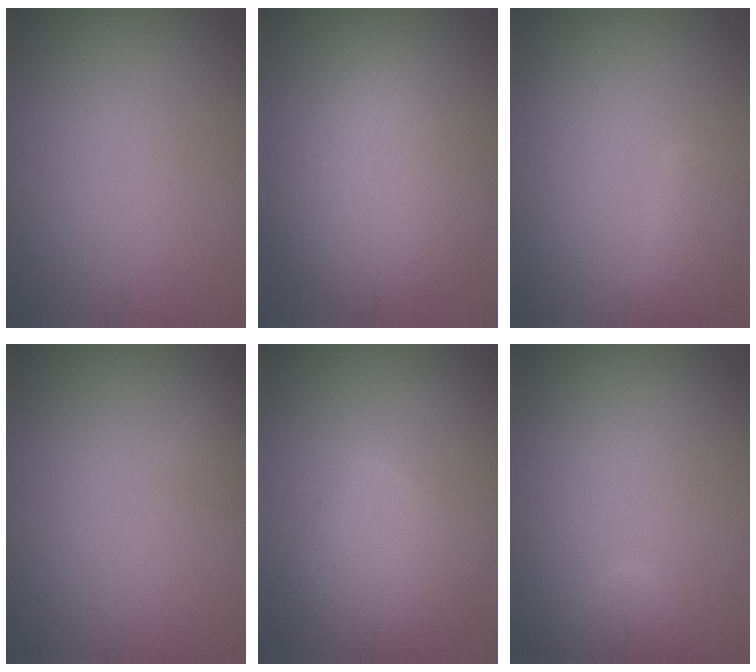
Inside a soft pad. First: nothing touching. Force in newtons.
{"total": 7.6, "press": 7.6, "slide": 0.2}
{"total": 2.4, "press": 2.3, "slide": 0.2}
{"total": 0.7, "press": 0.7, "slide": 0.0}
{"total": 4.9, "press": 4.8, "slide": 0.3}
{"total": 1.7, "press": 1.7, "slide": 0.1}